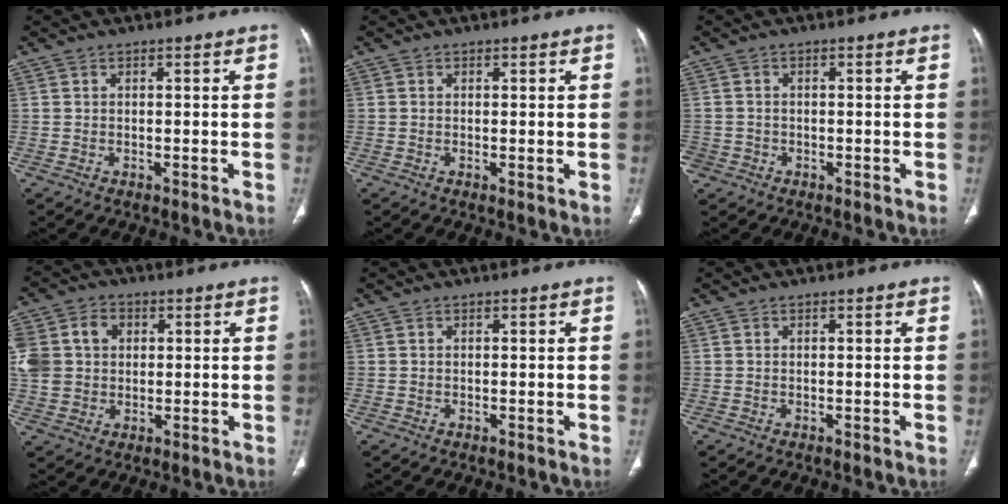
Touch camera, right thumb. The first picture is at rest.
{"total": 0.6, "force": [0.1, 0.1, 0.6], "torque": [-0.017, -0.005, 0.000]}
{"total": 3.0, "force": [-1.4, 2.6, 0.6], "torque": [-0.011, 0.011, -0.026]}
{"total": 13.1, "force": [2.6, 10.6, 7.2], "torque": [-0.158, 0.020, 0.052]}
{"total": 0.0}
{"total": 0.0}